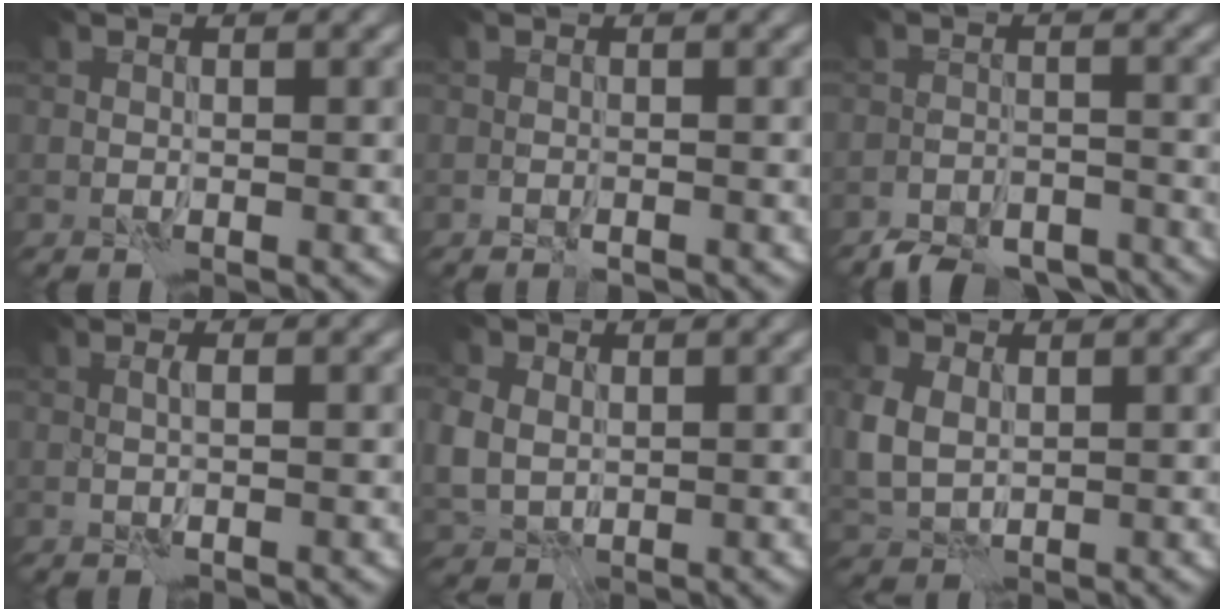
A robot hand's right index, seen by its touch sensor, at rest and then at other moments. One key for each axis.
{"total": 0.7, "fx": -0.6, "fy": 0.2, "fz": 0.3, "tx": -0.007, "ty": -0.002, "tz": -0.011}
{"total": 5.6, "fx": -5.0, "fy": 1.9, "fz": 1.4, "tx": -0.018, "ty": -0.010, "tz": -0.083}
{"total": 0.7, "fx": 0.2, "fy": 0.0, "fz": 0.7, "tx": -0.014, "ty": 0.001, "tz": 0.004}
{"total": 4.3, "fx": 0.9, "fy": 3.6, "fz": 2.1, "tx": -0.065, "ty": 0.005, "tz": 0.020}
{"total": 4.2, "fx": 0.9, "fy": 3.3, "fz": 2.5, "tx": -0.071, "ty": -0.003, "tz": 0.022}